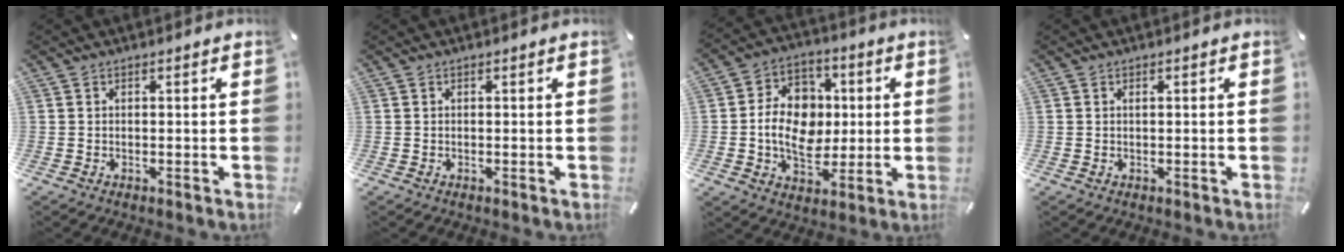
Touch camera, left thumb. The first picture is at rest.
{"total": 0.0}
{"total": 12.9, "force": [-0.6, 10.3, 7.8], "torque": [-0.153, 0.019, -0.008]}
{"total": 0.6, "force": [0.2, 0.2, 0.5], "torque": [-0.010, -0.001, 0.003]}